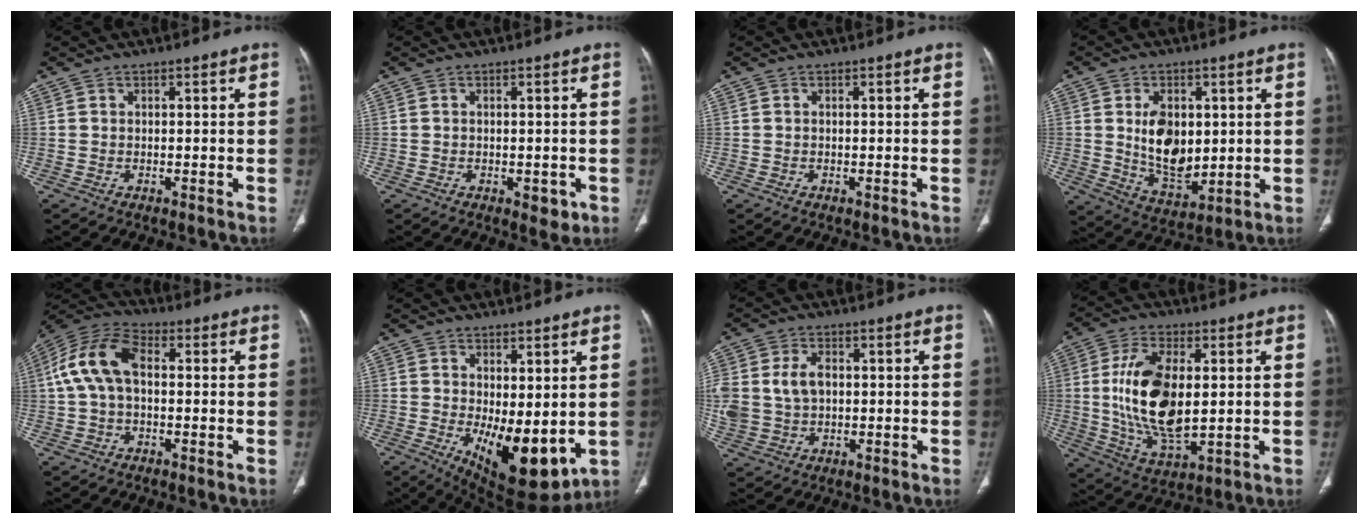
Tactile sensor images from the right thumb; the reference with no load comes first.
{"total": 3.0, "force": [-1.0, 1.6, 2.3], "torque": [-0.020, 0.000, -0.005]}
{"total": 0.0}
{"total": 11.9, "force": [1.5, 7.7, 9.0], "torque": [-0.119, -0.022, 0.043]}
{"total": 11.3, "force": [0.9, 6.8, 9.0], "torque": [-0.185, 0.034, 0.009]}
{"total": 12.6, "force": [-1.1, 5.5, 11.2], "torque": [-0.157, -0.028, 0.006]}
{"total": 10.5, "force": [1.0, 7.7, 7.0], "torque": [-0.163, 0.006, 0.031]}
{"total": 16.6, "force": [1.1, 8.2, 14.3], "torque": [-0.273, -0.016, 0.029]}